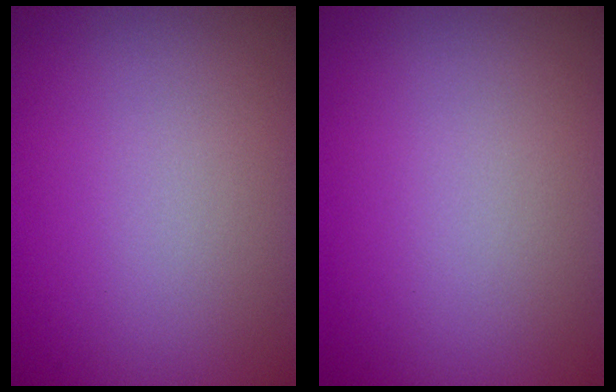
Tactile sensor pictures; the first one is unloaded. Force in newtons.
{"total": 0.0}